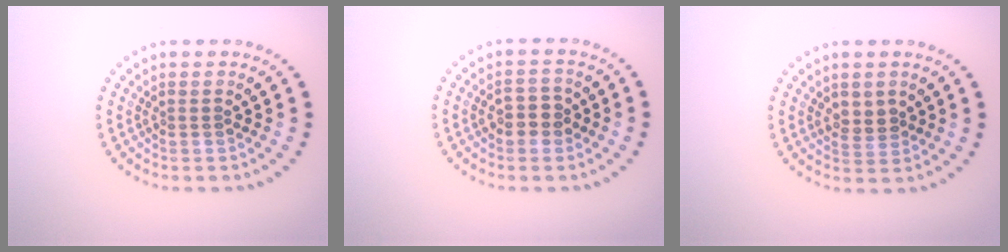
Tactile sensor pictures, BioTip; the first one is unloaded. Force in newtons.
{"total": 2.4, "press": 2.3, "slide": 0.7}
{"total": 1.9, "press": 1.8, "slide": 0.7}